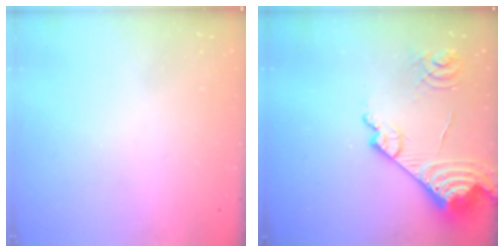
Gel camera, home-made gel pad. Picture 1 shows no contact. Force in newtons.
{"total": 16.2, "press": 16.2, "slide": 1.4}